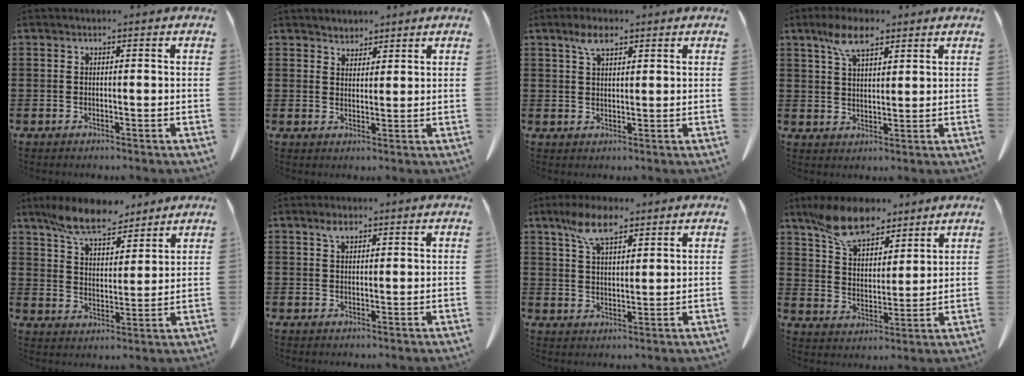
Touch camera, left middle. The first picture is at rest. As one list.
[{"total": 2.5, "force": [2.4, 0.8, -0.2], "torque": [-0.003, -0.002, 0.047]}, {"total": 3.9, "force": [2.4, 1.5, 2.6], "torque": [-0.059, 0.005, 0.043]}, {"total": 6.9, "force": [4.4, 2.6, 4.6], "torque": [-0.101, 0.002, 0.081]}, {"total": 9.4, "force": [8.0, 2.3, 4.4], "torque": [-0.110, -0.018, 0.151]}, {"total": 2.1, "force": [1.4, 0.9, 1.3], "torque": [-0.021, -0.003, 0.025]}, {"total": 7.6, "force": [5.1, 2.9, 4.9], "torque": [-0.110, 0.001, 0.093]}, {"total": 10.7, "force": [8.4, 4.2, 5.1], "torque": [-0.120, -0.020, 0.159]}]